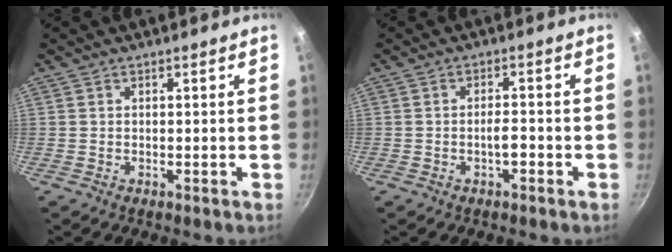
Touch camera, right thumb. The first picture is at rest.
{"total": 2.7, "force": [-1.2, 0.9, 2.2], "torque": [-0.032, 0.013, -0.019]}